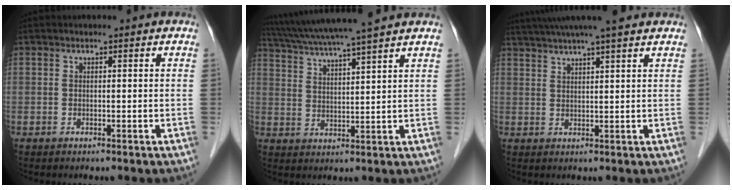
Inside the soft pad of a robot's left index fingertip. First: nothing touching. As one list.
[{"total": 14.0, "force": [12.1, -0.8, 6.9], "torque": [-0.127, 0.028, 0.189]}, {"total": 12.8, "force": [11.0, 0.0, 6.6], "torque": [-0.117, 0.038, 0.156]}]